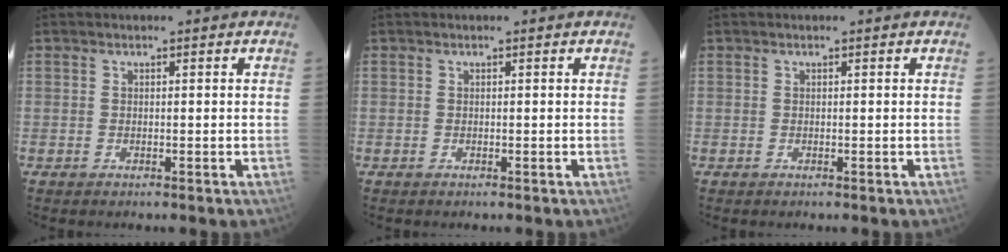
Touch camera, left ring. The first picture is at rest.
{"total": 0.0}
{"total": 0.0}